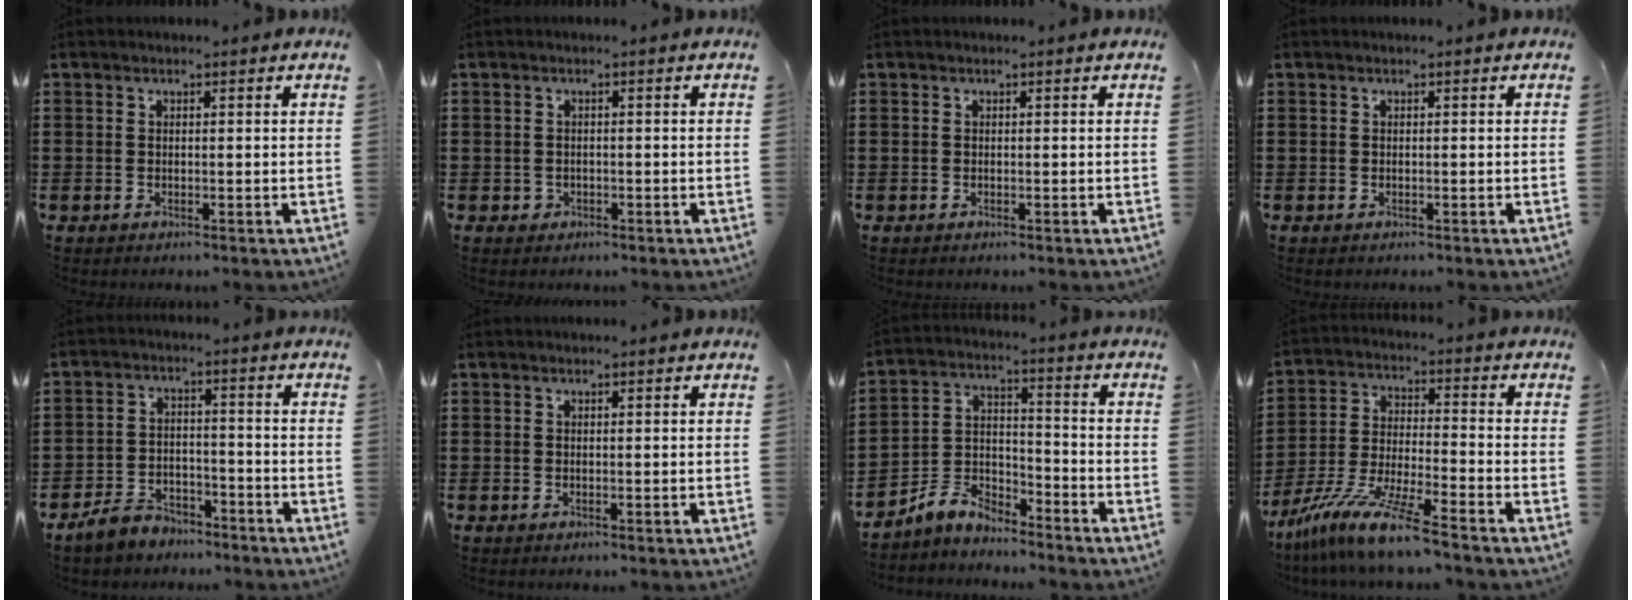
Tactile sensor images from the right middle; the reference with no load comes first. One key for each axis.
{"total": 0.9, "fx": -0.4, "fy": 0.8, "fz": 0.1, "tx": -0.006, "ty": 0.002, "tz": -0.009}
{"total": 0.0}
{"total": 0.0}
{"total": 4.9, "fx": -4.6, "fy": 1.8, "fz": 0.3, "tx": -0.025, "ty": 0.007, "tz": -0.098}
{"total": 0.0}
{"total": 6.2, "fx": -5.6, "fy": 2.2, "fz": 1.1, "tx": -0.040, "ty": 0.000, "tz": -0.118}
{"total": 10.7, "fx": -9.1, "fy": -0.4, "fz": 5.6, "tx": -0.118, "ty": -0.006, "tz": -0.182}